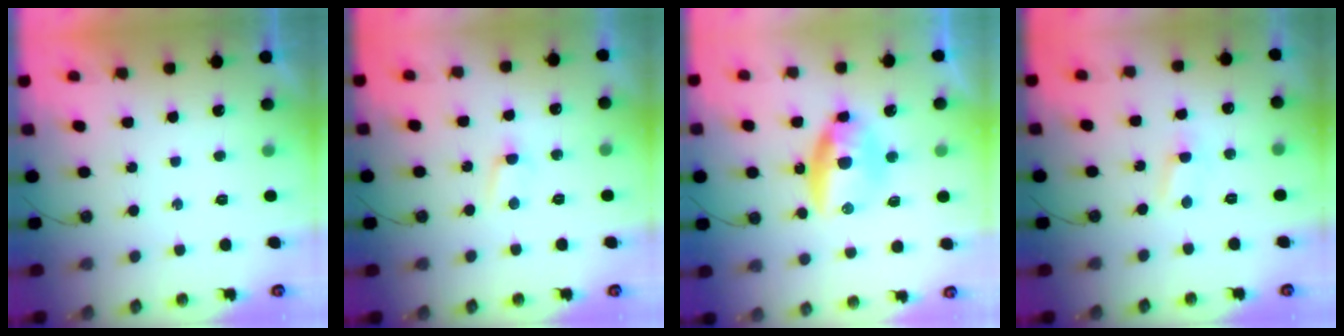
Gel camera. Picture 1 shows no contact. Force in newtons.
{"total": 2.8, "press": 2.8, "slide": 0.4}
{"total": 10.3, "press": 10.3, "slide": 0.8}
{"total": 3.4, "press": 3.3, "slide": 0.4}